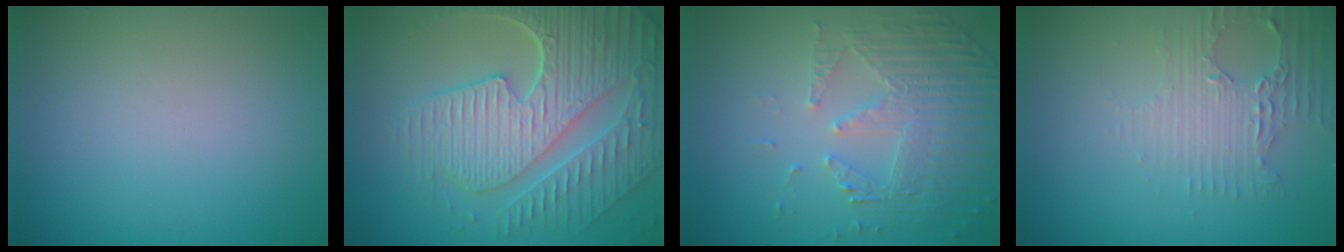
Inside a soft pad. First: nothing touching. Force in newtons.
{"total": 8.8, "press": 6.4, "slide": 6.1}
{"total": 5.3, "press": 3.7, "slide": 3.8}
{"total": 3.0, "press": 2.5, "slide": 1.7}